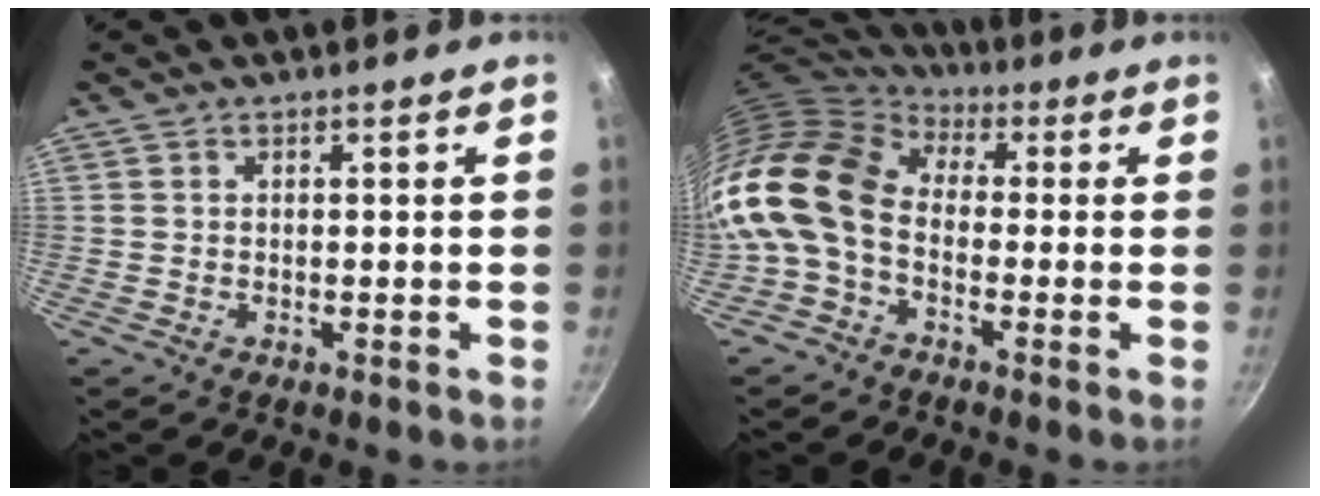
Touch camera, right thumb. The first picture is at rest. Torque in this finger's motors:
{"motor_torque": [2.07, 2.93, 1.64, -1.13, 0.35]}